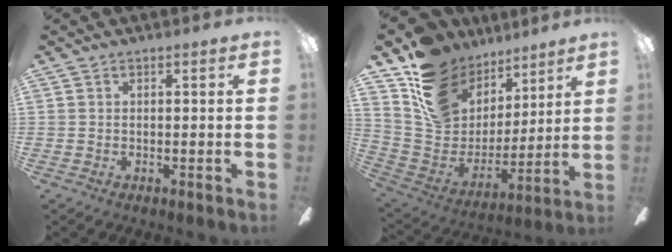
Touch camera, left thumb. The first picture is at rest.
{"total": 16.9, "force": [9.6, 12.1, 6.7], "torque": [-0.136, -0.056, 0.187]}